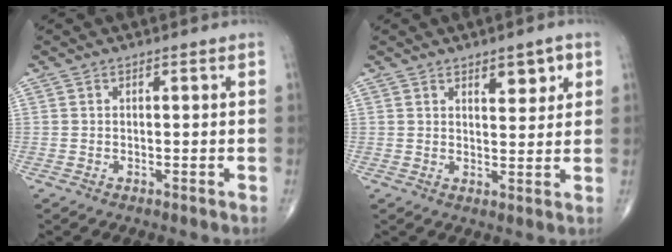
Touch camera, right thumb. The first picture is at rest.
{"total": 5.1, "force": [2.6, 2.2, 3.9], "torque": [-0.038, -0.015, 0.036]}